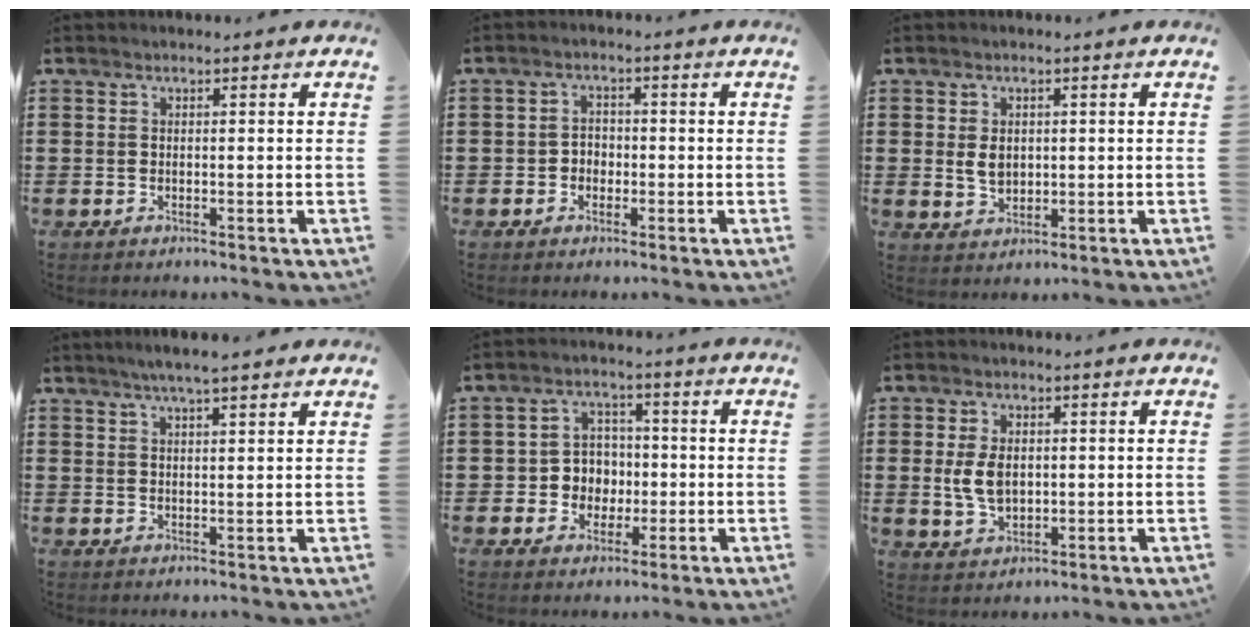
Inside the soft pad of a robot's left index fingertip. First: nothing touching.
{"total": 2.1, "force": [-1.0, 1.7, 0.6], "torque": [-0.017, 0.006, -0.024]}
{"total": 3.2, "force": [0.4, 2.3, 2.2], "torque": [-0.040, 0.005, 0.005]}
{"total": 3.8, "force": [3.1, 0.1, 2.3], "torque": [-0.050, 0.003, 0.054]}
{"total": 5.0, "force": [-0.7, 4.8, 1.3], "torque": [-0.043, 0.015, -0.015]}
{"total": 5.4, "force": [0.4, 3.5, 4.1], "torque": [-0.099, -0.001, -0.001]}